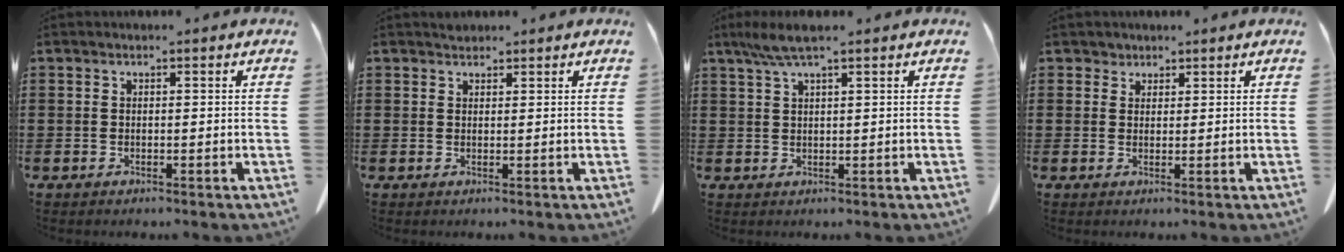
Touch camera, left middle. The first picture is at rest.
{"total": 1.2, "force": [1.0, 0.6, 0.1], "torque": [-0.006, 0.002, 0.021]}
{"total": 3.7, "force": [2.1, 0.4, 3.0], "torque": [-0.060, 0.002, 0.038]}
{"total": 1.6, "force": [1.3, 1.0, 0.1], "torque": [0.001, 0.002, 0.023]}